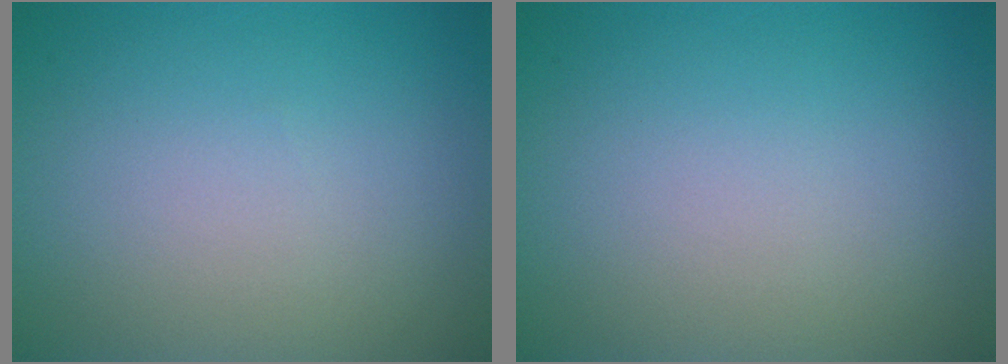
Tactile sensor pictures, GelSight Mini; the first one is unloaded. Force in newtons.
{"total": 0.0}